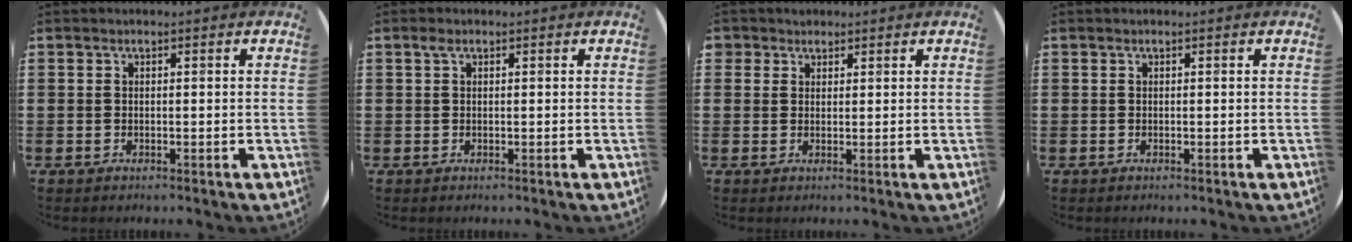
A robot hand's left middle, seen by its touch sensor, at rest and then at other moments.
{"total": 0.7, "force": [0.4, 0.4, 0.5], "torque": [-0.010, 0.004, 0.007]}
{"total": 1.7, "force": [1.4, 1.0, -0.1], "torque": [0.000, 0.006, 0.028]}
{"total": 0.0}